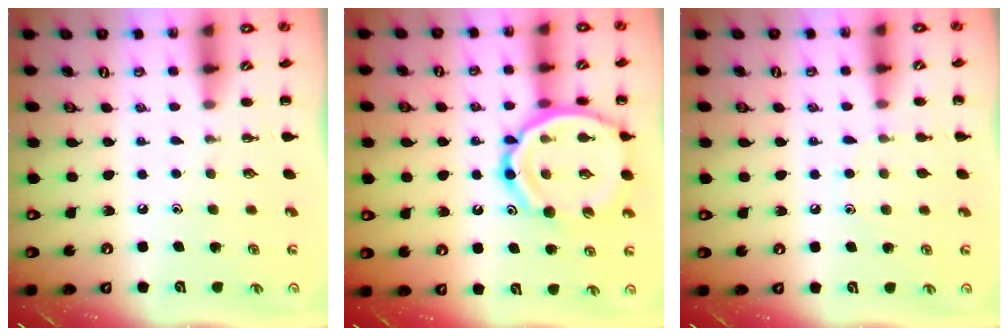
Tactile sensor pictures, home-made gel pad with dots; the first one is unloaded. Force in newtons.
{"total": 19.1, "press": 18.8, "slide": 3.1}
{"total": 6.6, "press": 6.4, "slide": 1.8}